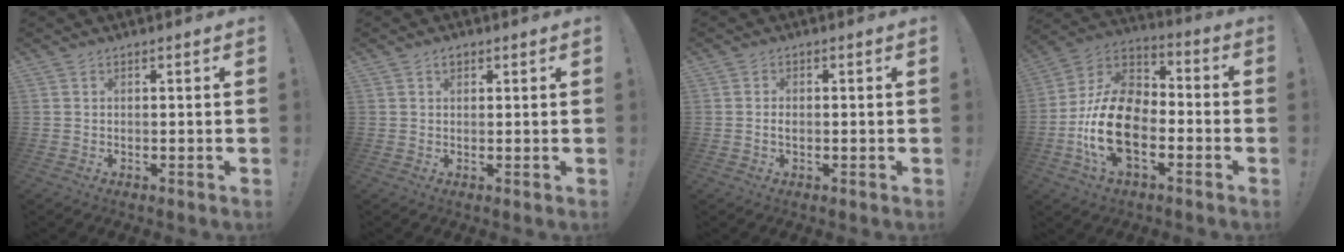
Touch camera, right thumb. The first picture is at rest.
{"total": 1.7, "force": [1.0, 1.0, 1.0], "torque": [-0.020, 0.002, 0.018]}
{"total": 1.4, "force": [-0.3, 0.9, 1.1], "torque": [-0.023, 0.007, -0.005]}
{"total": 20.4, "force": [-6.4, 12.6, 14.8], "torque": [-0.286, 0.038, -0.100]}